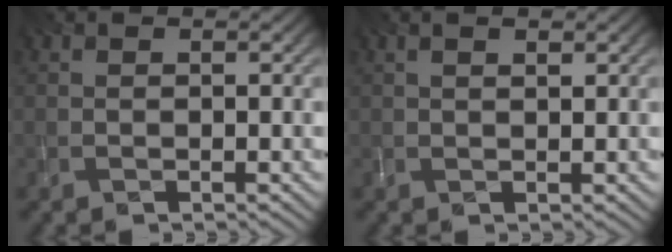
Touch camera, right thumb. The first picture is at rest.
{"total": 1.5, "force": [0.9, 0.4, 1.2], "torque": [-0.024, 0.002, 0.019]}